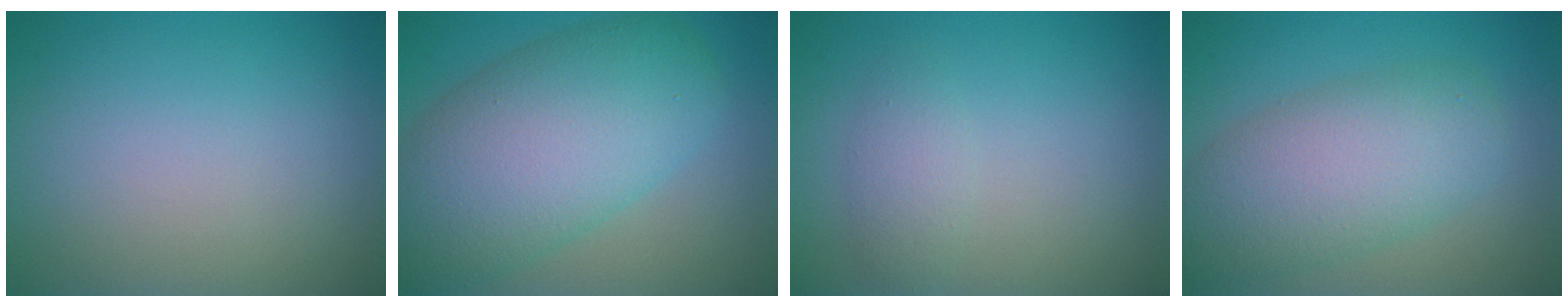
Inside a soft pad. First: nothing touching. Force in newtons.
{"total": 10.6, "press": 10.6, "slide": 0.4}
{"total": 1.8, "press": 1.8, "slide": 0.1}
{"total": 7.1, "press": 7.1, "slide": 0.2}